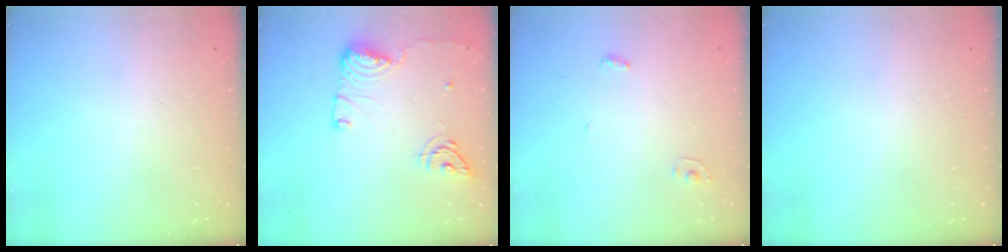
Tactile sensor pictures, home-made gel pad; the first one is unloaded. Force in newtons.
{"total": 14.0, "press": 13.8, "slide": 2.7}
{"total": 3.6, "press": 3.5, "slide": 0.3}
{"total": 0.0}